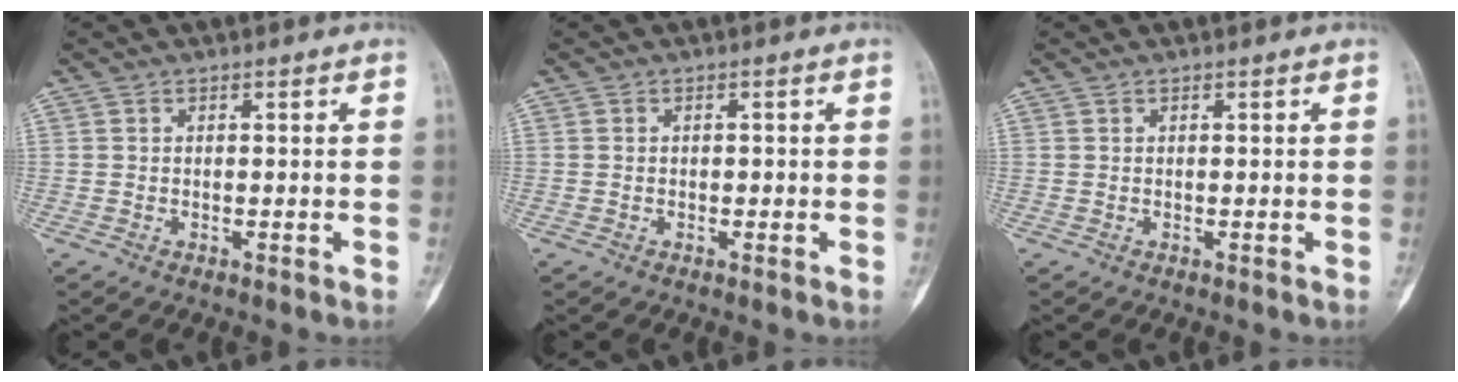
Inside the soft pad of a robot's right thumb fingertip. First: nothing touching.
{"total": 0.6, "force": [-0.1, 0.6, 0.2], "torque": [0.004, 0.004, -0.002]}
{"total": 0.0}